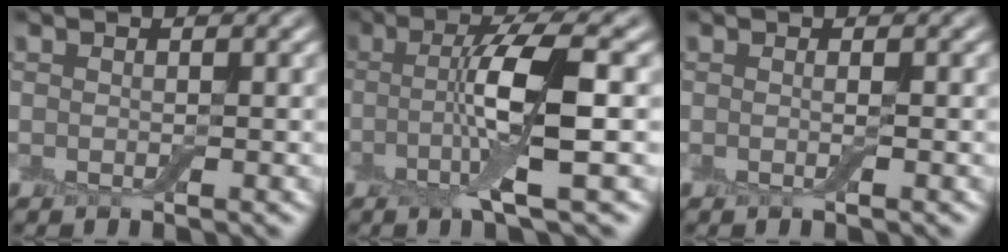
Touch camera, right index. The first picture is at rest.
{"total": 6.3, "force": [-0.4, 1.2, 6.2], "torque": [-0.112, 0.009, -0.011]}
{"total": 0.7, "force": [0.0, 0.0, 0.7], "torque": [-0.014, -0.003, -0.001]}